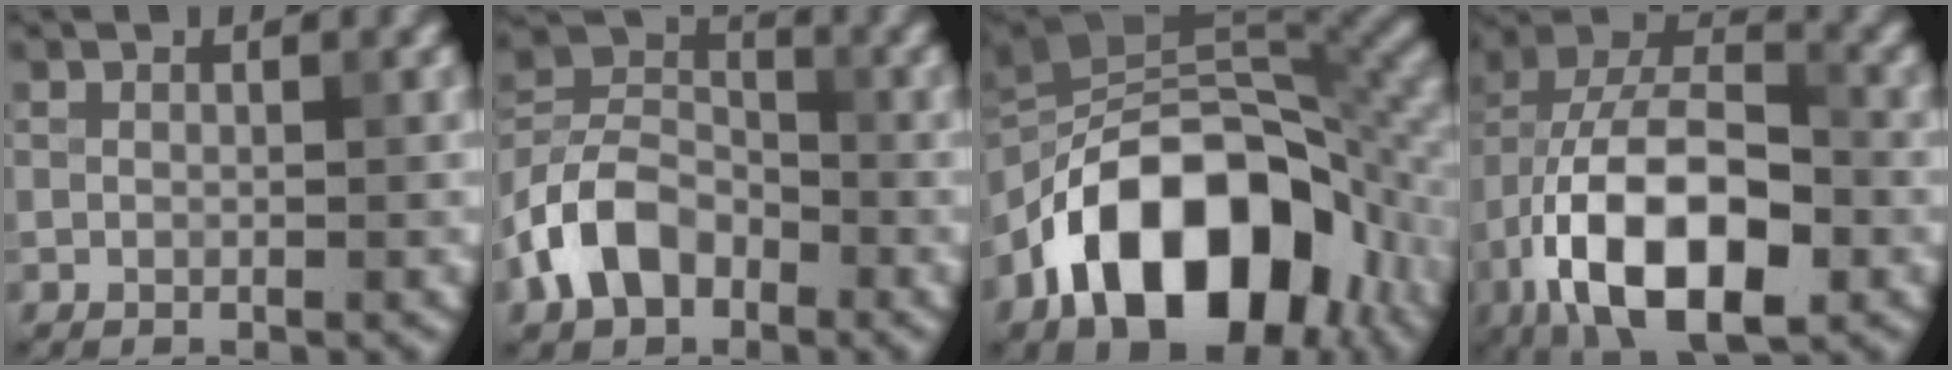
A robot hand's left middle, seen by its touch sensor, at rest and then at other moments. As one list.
[{"total": 6.8, "force": [-3.4, 4.6, 3.7], "torque": [-0.074, 0.007, -0.079]}, {"total": 15.7, "force": [-6.6, 9.3, 10.7], "torque": [-0.170, 0.013, -0.127]}, {"total": 13.3, "force": [-4.7, 6.7, 10.5], "torque": [-0.180, 0.006, -0.090]}]